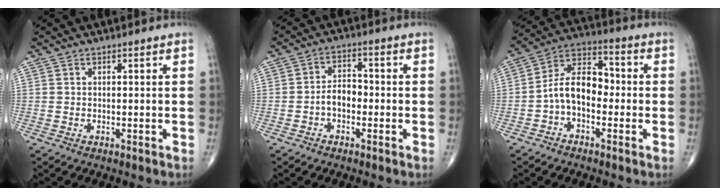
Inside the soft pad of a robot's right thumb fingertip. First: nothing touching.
{"total": 4.7, "force": [-1.4, 3.1, 3.3], "torque": [-0.044, 0.023, -0.032]}
{"total": 10.2, "force": [-1.9, 6.3, 7.8], "torque": [-0.118, 0.042, -0.047]}